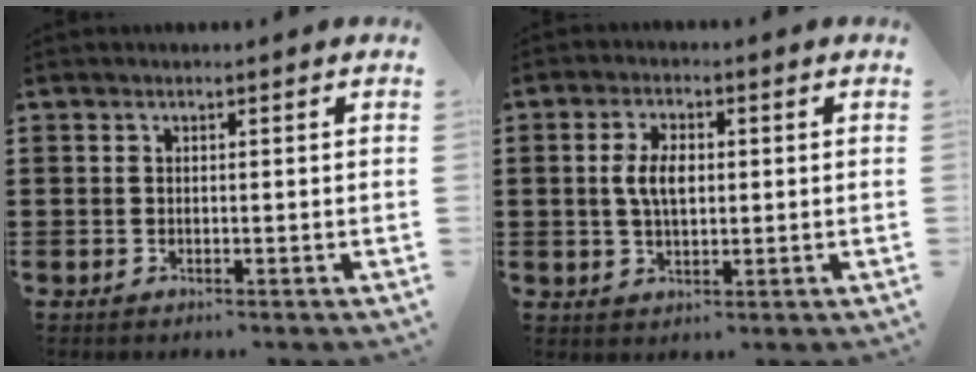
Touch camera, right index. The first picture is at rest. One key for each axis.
{"total": 4.9, "fx": 0.4, "fy": 2.5, "fz": 4.2, "tx": -0.092, "ty": 0.006, "tz": 0.003}